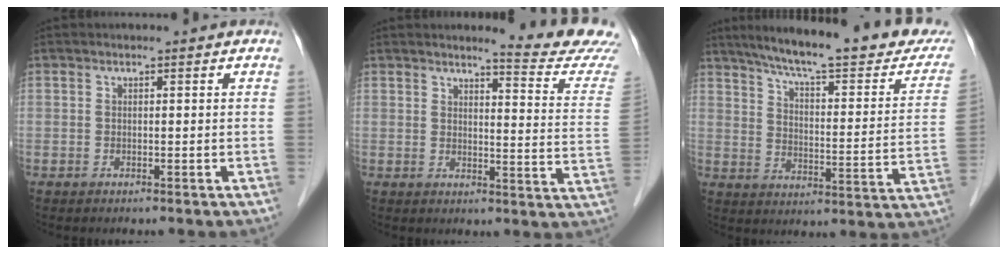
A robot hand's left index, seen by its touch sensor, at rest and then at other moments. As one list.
[{"total": 11.4, "force": [11.1, -1.5, 2.5], "torque": [-0.031, -0.094, 0.115]}, {"total": 25.2, "force": [21.2, 3.3, 13.2], "torque": [-0.189, -0.034, 0.271]}]